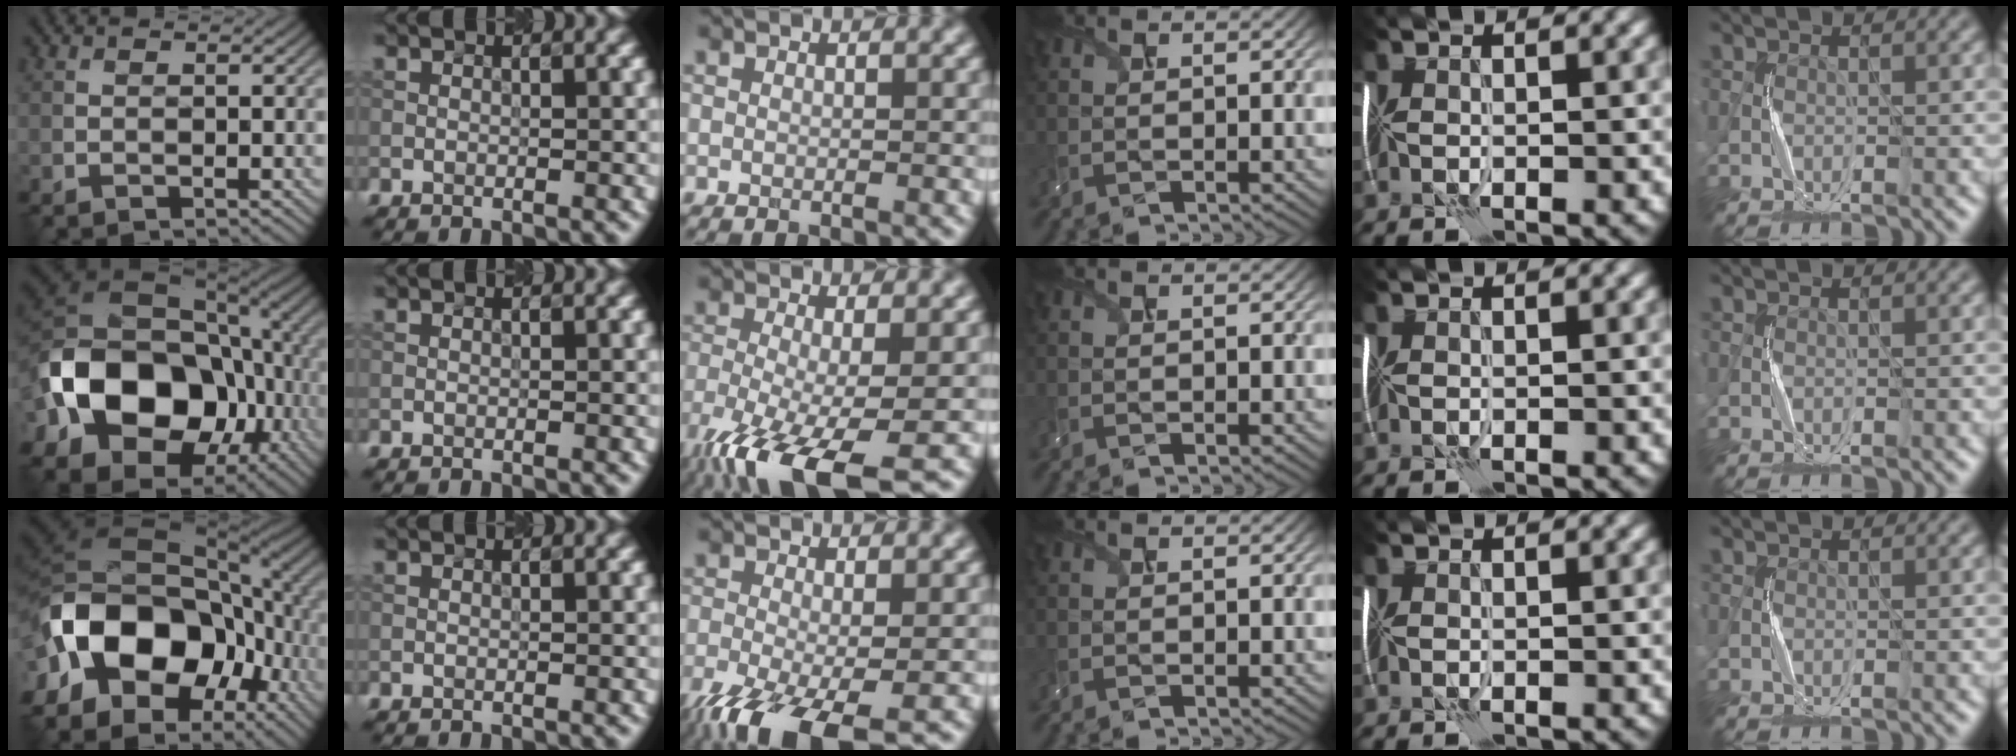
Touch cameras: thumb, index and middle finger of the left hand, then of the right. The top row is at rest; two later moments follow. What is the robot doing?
{"motion": "shake", "object": "handbell"}